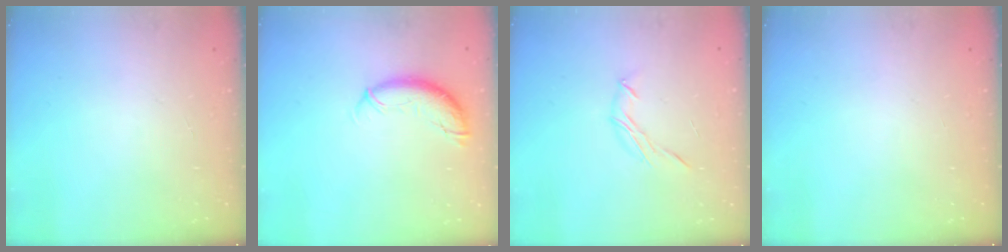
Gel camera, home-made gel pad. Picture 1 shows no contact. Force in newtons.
{"total": 9.4, "press": 9.4, "slide": 0.8}
{"total": 6.6, "press": 6.4, "slide": 1.6}
{"total": 0.0}